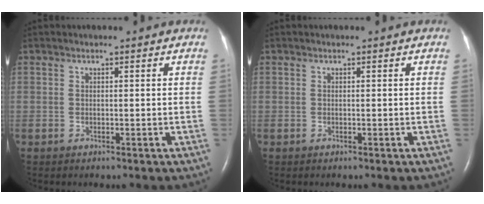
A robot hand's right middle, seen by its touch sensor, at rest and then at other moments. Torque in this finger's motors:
{"motor_torque": [-0.01, 0.02, 0.00, 0.00]}